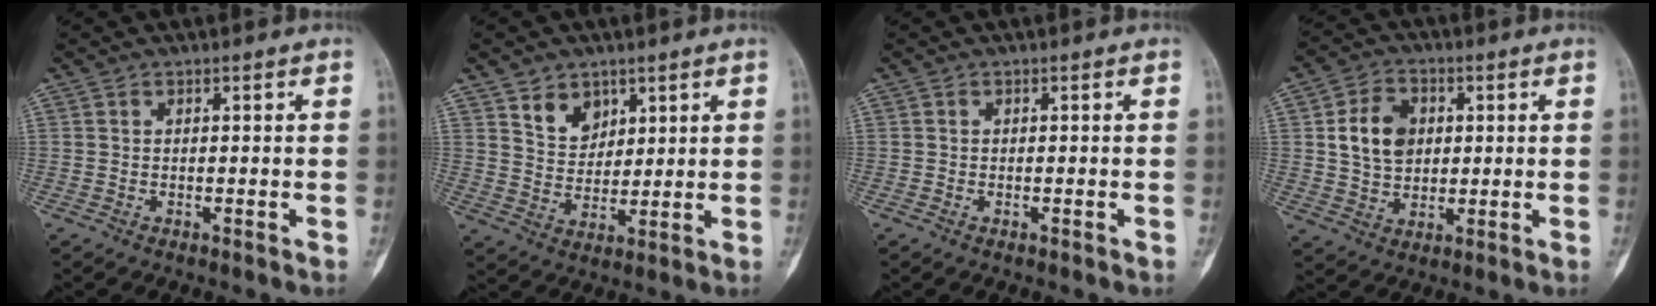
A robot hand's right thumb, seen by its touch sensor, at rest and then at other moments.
{"total": 6.7, "force": [3.9, 4.8, 2.7], "torque": [-0.020, -0.029, 0.077]}
{"total": 0.0}
{"total": 9.6, "force": [1.8, 7.3, 6.0], "torque": [-0.082, -0.002, 0.033]}